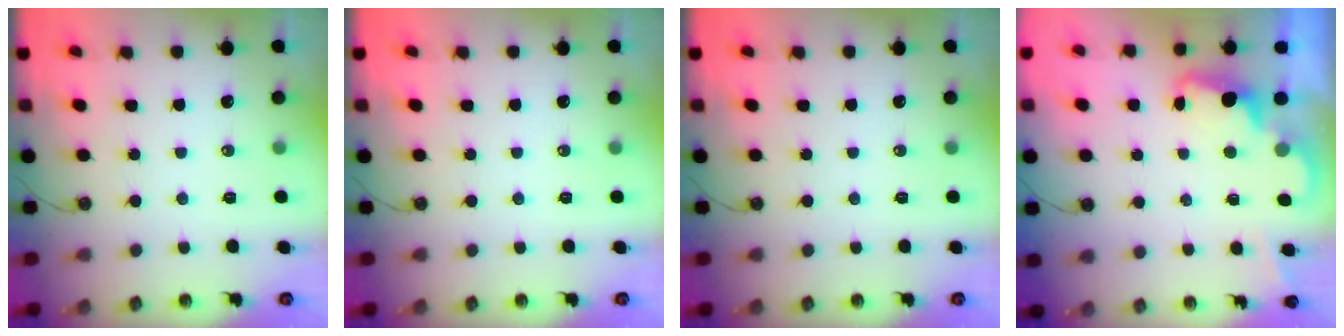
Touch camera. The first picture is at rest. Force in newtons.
{"total": 0.0}
{"total": 0.0}
{"total": 2.3, "press": 2.3, "slide": 0.5}